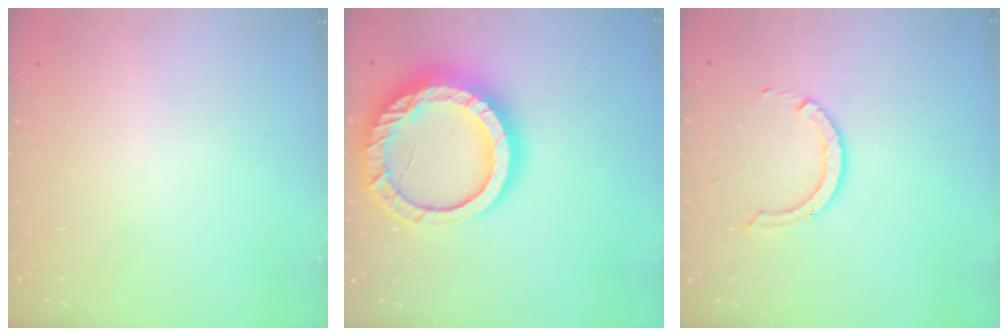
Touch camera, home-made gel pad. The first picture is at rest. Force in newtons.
{"total": 22.6, "press": 22.5, "slide": 2.2}
{"total": 6.3, "press": 6.3, "slide": 0.4}